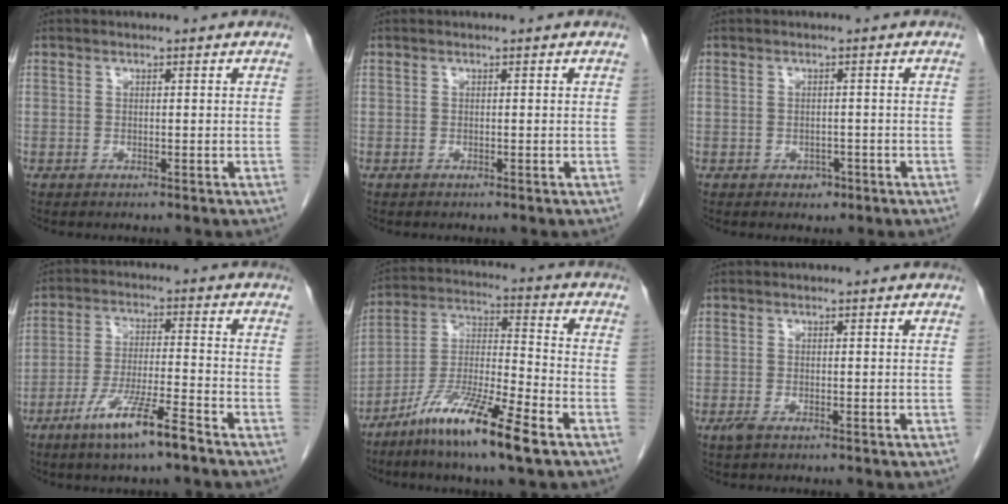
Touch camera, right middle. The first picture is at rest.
{"total": 0.0}
{"total": 1.6, "force": [-0.9, 1.2, 0.6], "torque": [-0.008, 0.004, -0.007]}
{"total": 8.9, "force": [-5.8, 0.2, 6.7], "torque": [-0.127, -0.014, -0.107]}
{"total": 14.1, "force": [-8.6, 1.0, 11.1], "torque": [-0.219, -0.027, -0.161]}
{"total": 1.3, "force": [-0.8, 0.4, 0.9], "torque": [-0.024, -0.003, -0.014]}